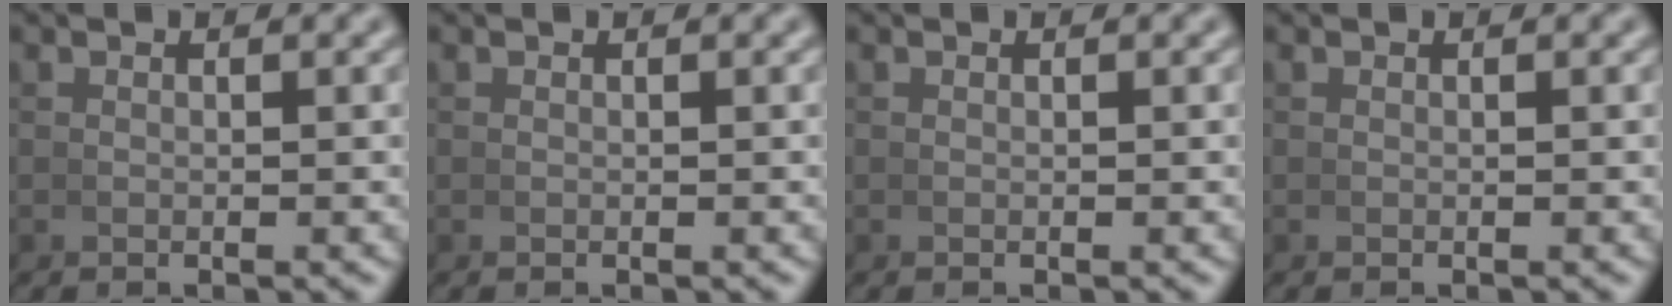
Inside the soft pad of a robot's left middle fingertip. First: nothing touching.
{"total": 0.0}
{"total": 0.0}
{"total": 0.0}